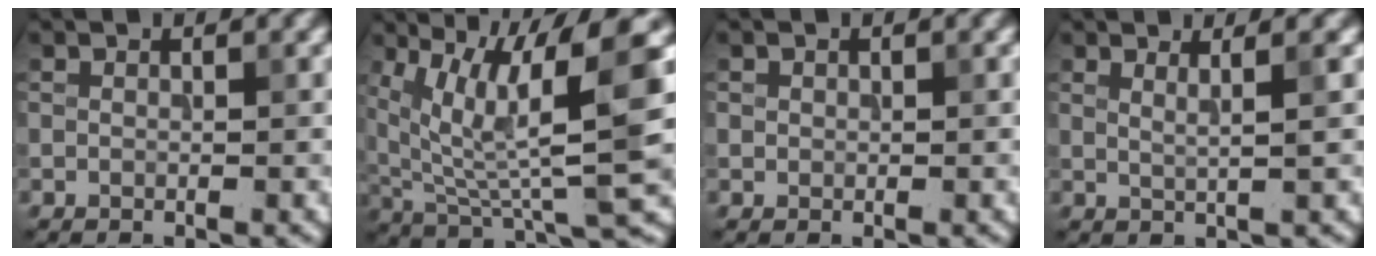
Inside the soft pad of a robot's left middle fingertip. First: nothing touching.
{"total": 9.9, "force": [4.3, 2.0, 8.6], "torque": [-0.160, 0.001, 0.086]}
{"total": 0.5, "force": [0.1, 0.5, 0.0], "torque": [0.001, -0.003, 0.002]}
{"total": 1.9, "force": [1.1, 0.4, 1.5], "torque": [-0.019, 0.000, 0.007]}